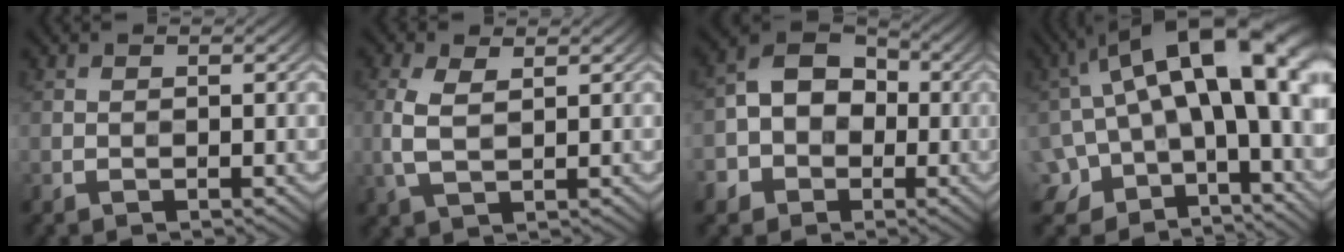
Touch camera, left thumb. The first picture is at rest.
{"total": 3.9, "force": [1.0, 1.9, 3.3], "torque": [-0.088, 0.002, 0.021]}
{"total": 8.2, "force": [-1.7, 6.8, 4.2], "torque": [-0.072, -0.007, -0.045]}
{"total": 19.7, "force": [-0.3, 10.3, 16.8], "torque": [-0.266, -0.004, 0.001]}